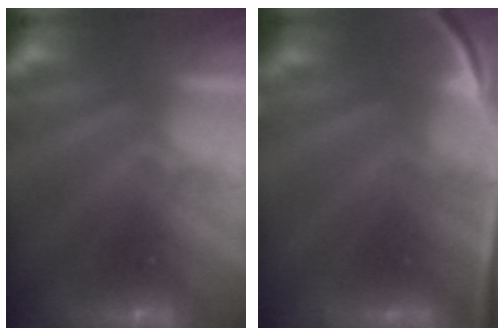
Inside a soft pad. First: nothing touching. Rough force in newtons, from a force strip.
{"total": 7.6}